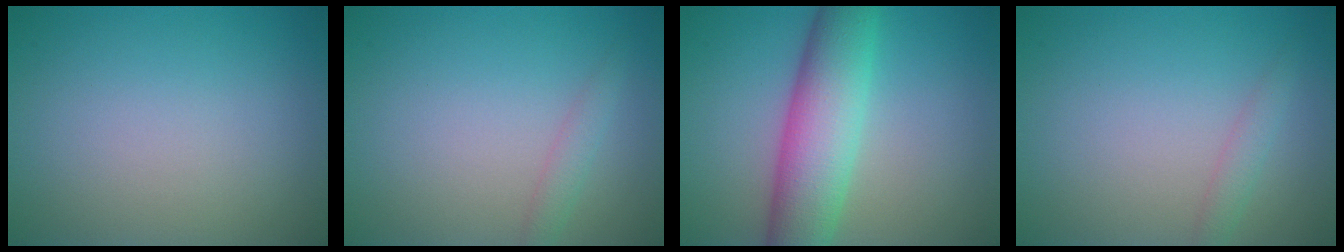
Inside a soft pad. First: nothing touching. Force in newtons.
{"total": 1.3, "press": 1.3, "slide": 0.1}
{"total": 7.8, "press": 7.8, "slide": 0.3}
{"total": 1.3, "press": 1.3, "slide": 0.1}